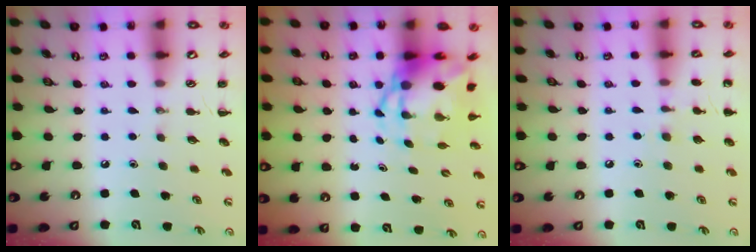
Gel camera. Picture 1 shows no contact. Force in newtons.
{"total": 7.1, "press": 6.8, "slide": 1.9}
{"total": 6.2, "press": 5.9, "slide": 1.8}